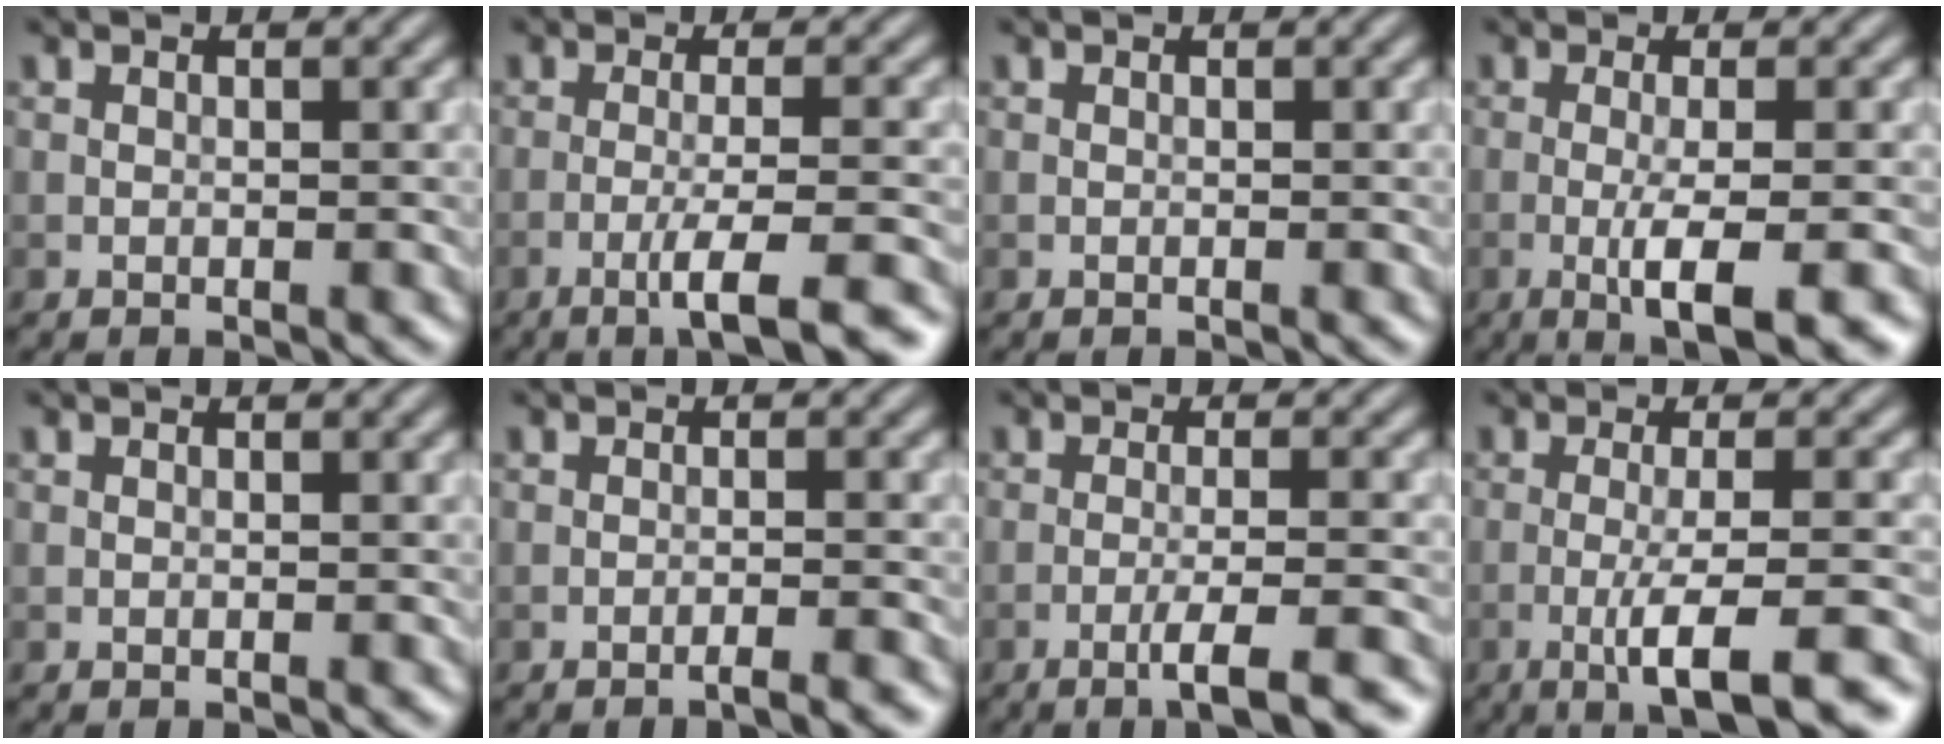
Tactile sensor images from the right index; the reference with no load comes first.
{"total": 5.2, "force": [-2.9, 0.6, 4.3], "torque": [-0.064, 0.005, -0.052]}
{"total": 0.0}
{"total": 4.9, "force": [-1.7, 0.8, 4.5], "torque": [-0.076, -0.001, -0.033]}
{"total": 0.0}
{"total": 2.2, "force": [-1.5, 0.3, 1.6], "torque": [-0.016, 0.008, -0.031]}
{"total": 4.1, "force": [-2.3, 0.5, 3.4], "torque": [-0.049, 0.006, -0.045]}
{"total": 6.3, "force": [-3.0, 0.9, 5.5], "torque": [-0.084, 0.005, -0.053]}